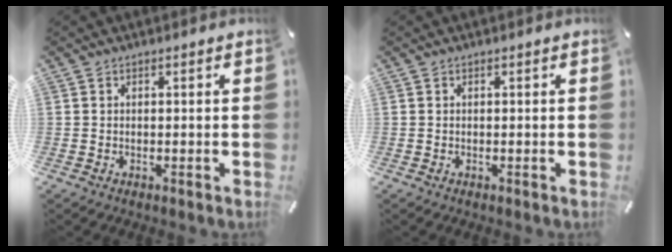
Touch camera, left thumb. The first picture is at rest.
{"total": 0.0}